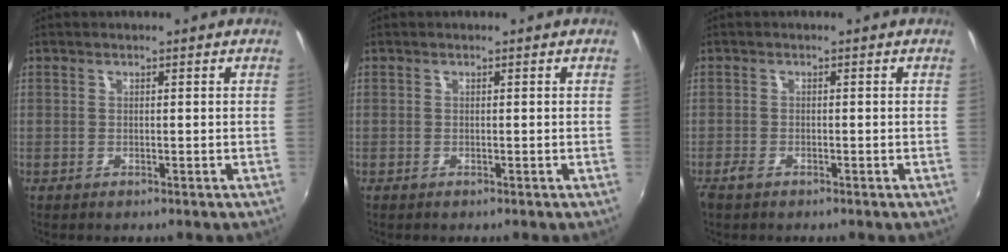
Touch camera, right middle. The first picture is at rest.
{"total": 0.0}
{"total": 2.0, "force": [-1.6, 0.8, 0.9], "torque": [-0.022, -0.006, -0.032]}